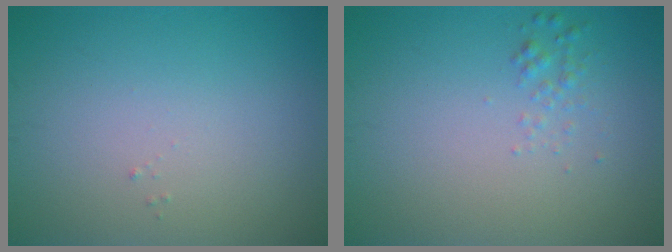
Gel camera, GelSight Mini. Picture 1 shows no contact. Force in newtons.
{"total": 1.0, "press": 1.0, "slide": 0.0}